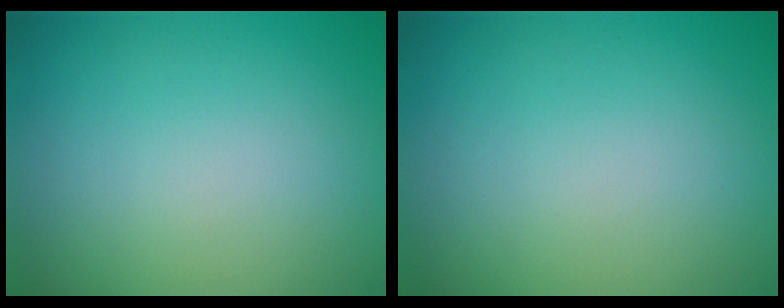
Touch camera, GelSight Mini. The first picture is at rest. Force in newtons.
{"total": 0.0}